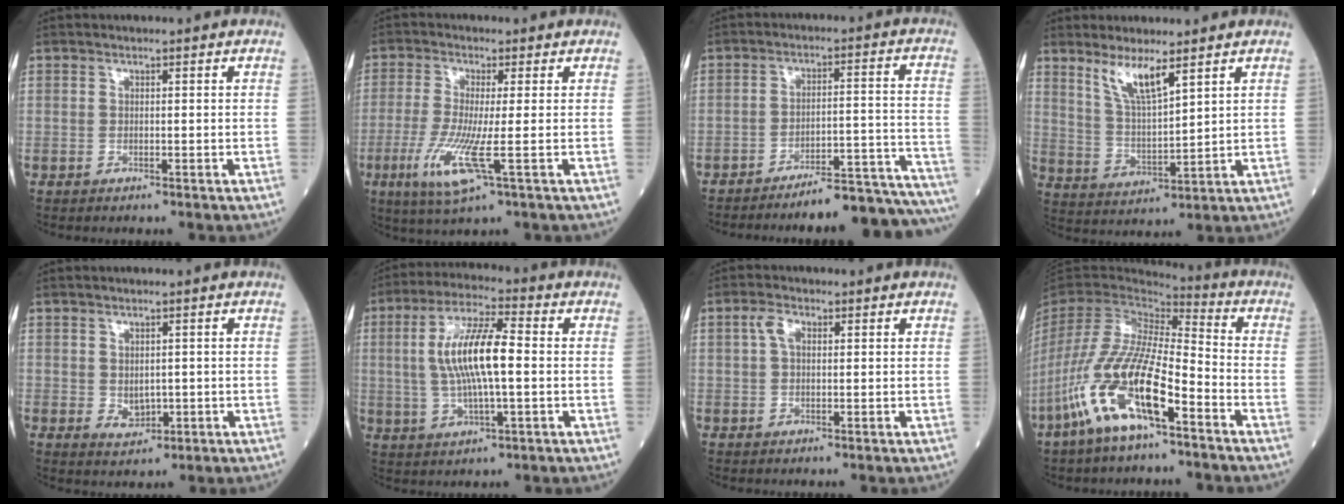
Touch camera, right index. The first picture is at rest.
{"total": 8.1, "force": [-2.4, 0.1, 7.7], "torque": [-0.167, -0.026, -0.049]}
{"total": 17.7, "force": [-17.0, -0.4, 5.0], "torque": [-0.015, 0.026, -0.226]}
{"total": 6.8, "force": [4.6, 0.7, 5.0], "torque": [-0.101, -0.012, 0.093]}
{"total": 2.7, "force": [-0.1, 1.9, 1.9], "torque": [-0.031, -0.004, 0.008]}
{"total": 11.3, "force": [0.6, 2.2, 11.1], "torque": [-0.219, 0.014, 0.011]}
{"total": 2.4, "force": [0.8, 1.3, 1.9], "torque": [-0.045, 0.012, 0.017]}
{"total": 16.6, "force": [-8.4, 3.5, 13.9], "torque": [-0.297, -0.022, -0.159]}